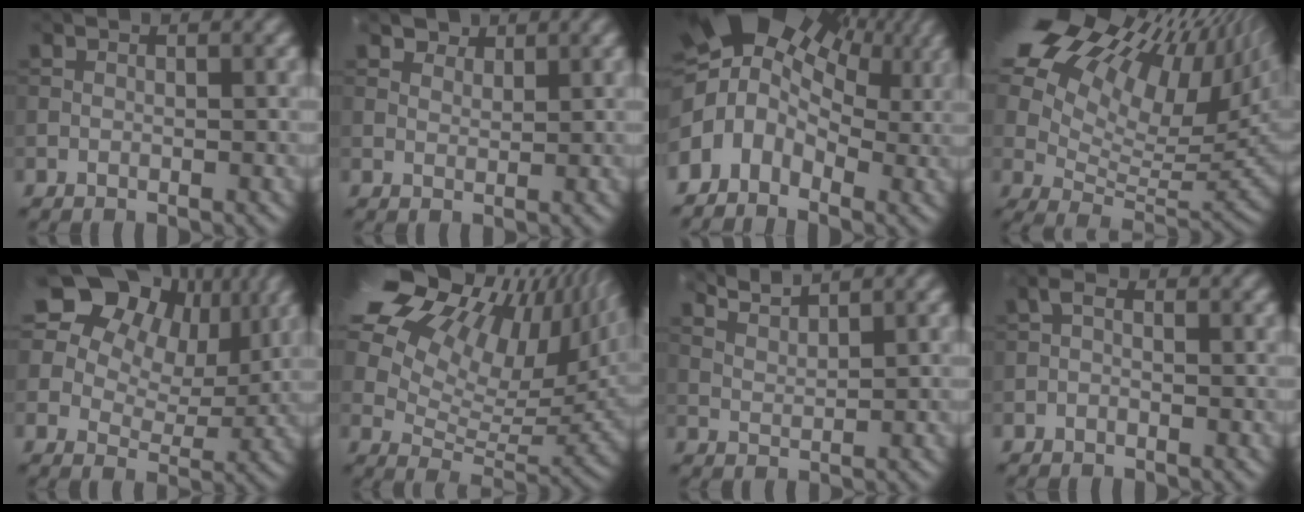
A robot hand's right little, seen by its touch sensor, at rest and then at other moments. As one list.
[{"total": 2.3, "force": [2.0, 0.9, 0.6], "torque": [-0.014, -0.004, 0.039]}, {"total": 12.1, "force": [1.2, 8.9, 8.1], "torque": [-0.125, 0.007, 0.017]}, {"total": 18.8, "force": [10.6, 8.3, 13.2], "torque": [-0.251, 0.047, 0.181]}, {"total": 17.8, "force": [10.0, 12.0, 8.6], "torque": [-0.190, 0.045, 0.195]}, {"total": 20.8, "force": [10.9, 11.0, 13.8], "torque": [-0.235, 0.057, 0.177]}, {"total": 2.6, "force": [2.4, 0.3, 1.0], "torque": [-0.016, 0.001, 0.048]}, {"total": 1.0, "force": [-0.6, 0.5, 0.6], "torque": [-0.014, -0.002, -0.017]}]